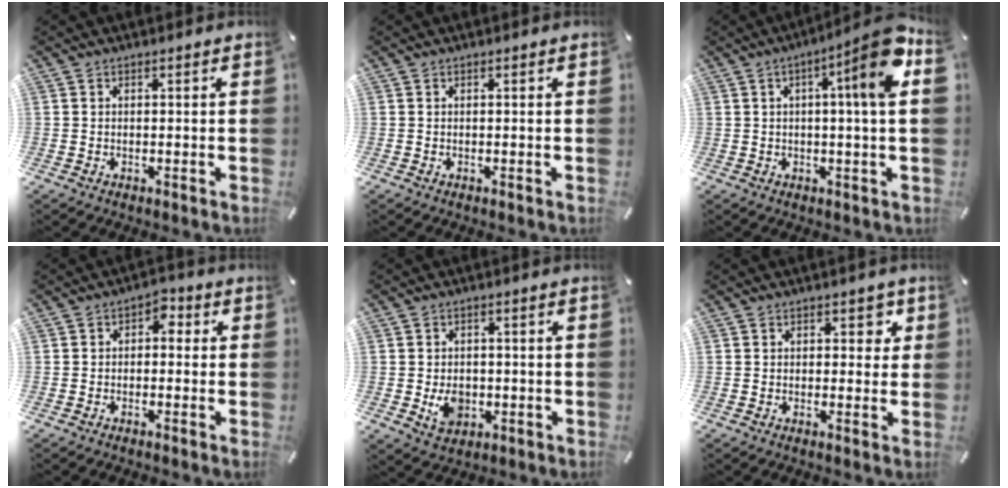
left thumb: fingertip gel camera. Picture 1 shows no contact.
{"total": 0.0}
{"total": 12.3, "force": [3.6, 1.0, 11.7], "torque": [-0.170, -0.017, 0.048]}
{"total": 3.1, "force": [-1.5, 2.2, 1.6], "torque": [-0.028, 0.020, -0.032]}
{"total": 6.1, "force": [-1.2, 4.9, 3.4], "torque": [-0.055, -0.001, -0.021]}
{"total": 3.5, "force": [1.0, 2.6, 2.3], "torque": [-0.008, -0.005, 0.005]}